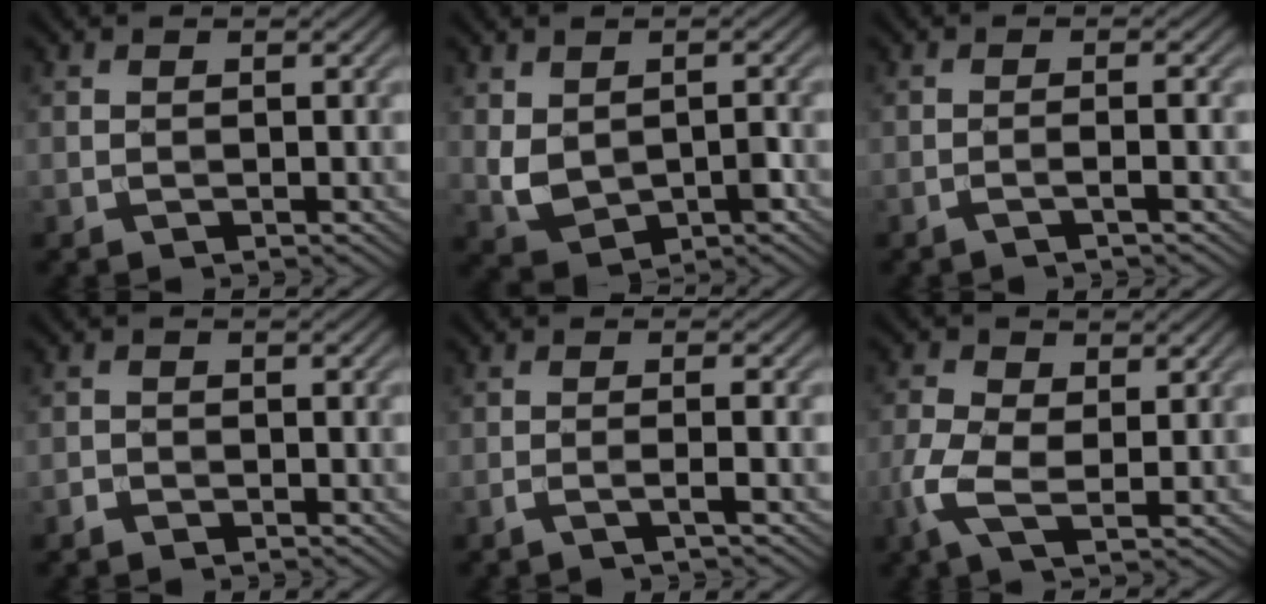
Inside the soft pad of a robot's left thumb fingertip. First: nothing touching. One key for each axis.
{"total": 5.2, "fx": -0.5, "fy": 3.4, "fz": 3.9, "tx": -0.085, "ty": -0.011, "tz": 0.000}
{"total": 1.7, "fx": -0.8, "fy": 0.0, "fz": 1.5, "tx": -0.021, "ty": 0.011, "tz": -0.025}
{"total": 0.9, "fx": -0.8, "fy": 0.5, "fz": 0.2, "tx": -0.003, "ty": -0.001, "tz": -0.018}
{"total": 2.0, "fx": -1.0, "fy": 0.1, "fz": 1.8, "tx": -0.024, "ty": 0.009, "tz": -0.032}
{"total": 5.3, "fx": -0.7, "fy": 2.8, "fz": 4.5, "tx": -0.122, "ty": -0.001, "tz": -0.018}